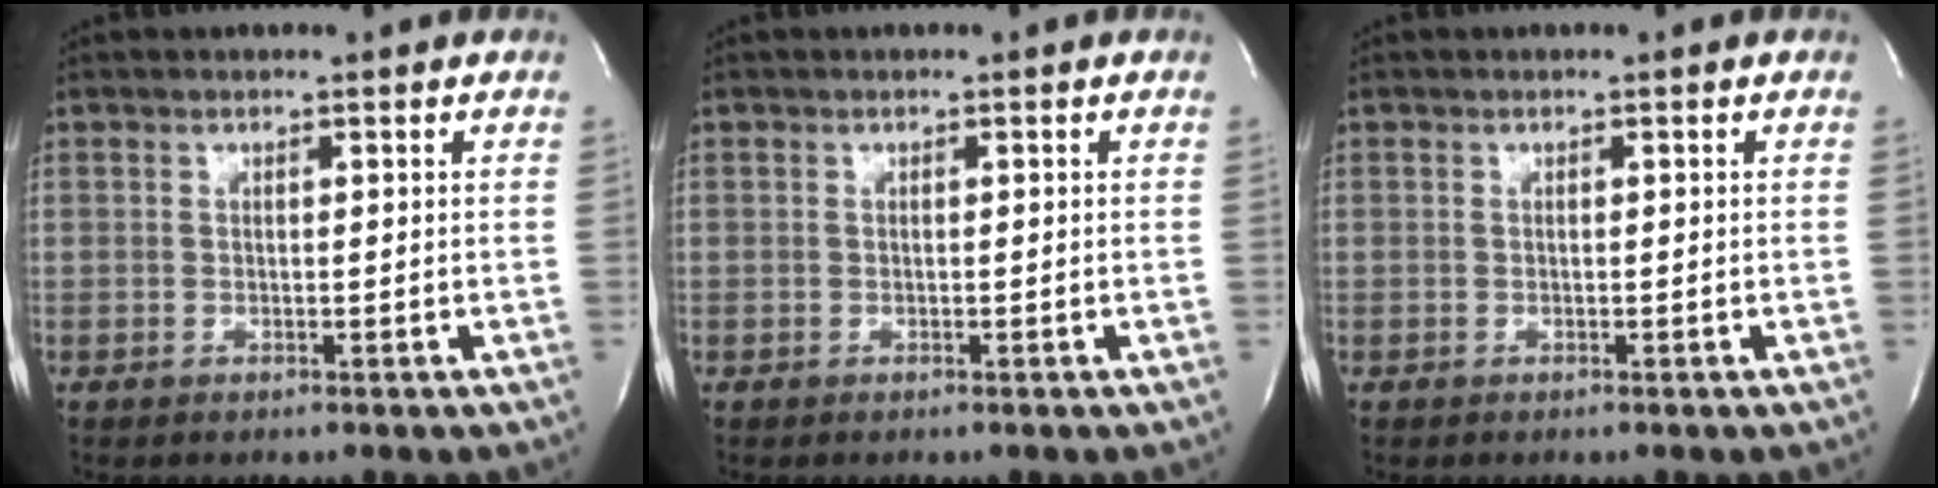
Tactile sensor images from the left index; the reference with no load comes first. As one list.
[{"total": 0.0}, {"total": 0.0}]